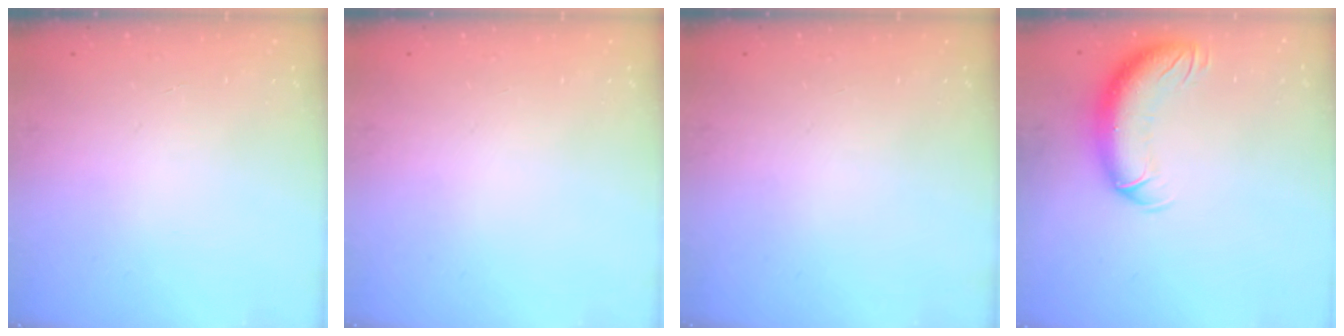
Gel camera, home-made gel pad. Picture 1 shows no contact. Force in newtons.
{"total": 0.0}
{"total": 0.0}
{"total": 13.5, "press": 13.2, "slide": 2.9}